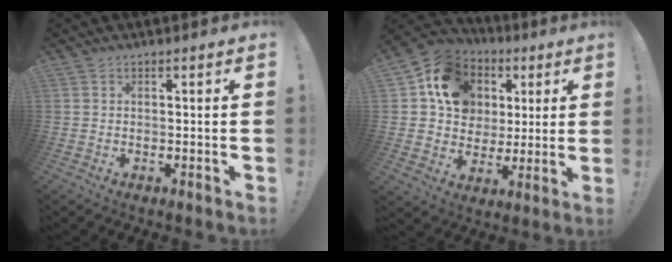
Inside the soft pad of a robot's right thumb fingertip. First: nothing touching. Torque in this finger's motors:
{"motor_torque": [1.38, 1.42, 0.32, 0.21, 0.06]}